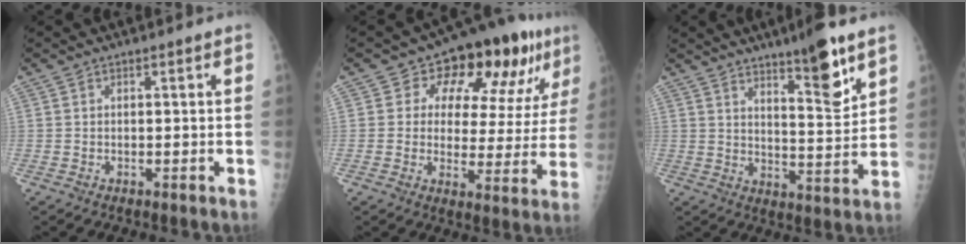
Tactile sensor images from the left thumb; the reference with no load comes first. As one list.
[{"total": 16.6, "force": [8.3, 8.9, 11.3], "torque": [-0.097, -0.021, 0.111]}, {"total": 10.8, "force": [7.1, 2.1, 7.9], "torque": [-0.104, -0.053, 0.112]}]